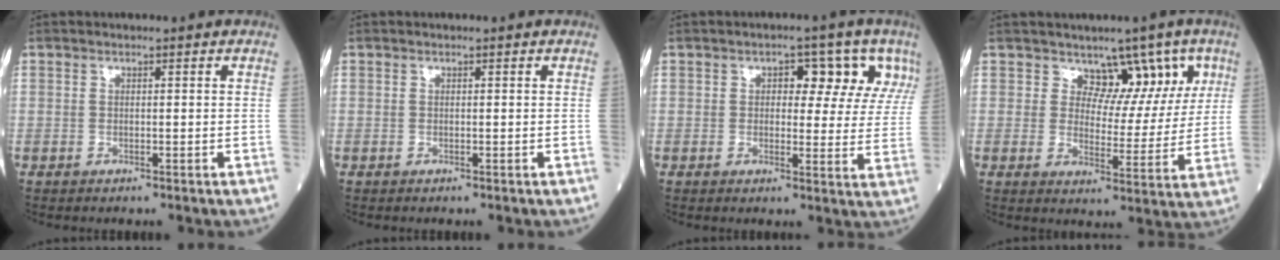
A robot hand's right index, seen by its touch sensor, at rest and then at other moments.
{"total": 0.0}
{"total": 7.2, "force": [3.1, 3.7, 5.3], "torque": [-0.044, 0.019, 0.032]}
{"total": 7.0, "force": [4.3, 4.7, 2.8], "torque": [-0.008, 0.003, 0.059]}